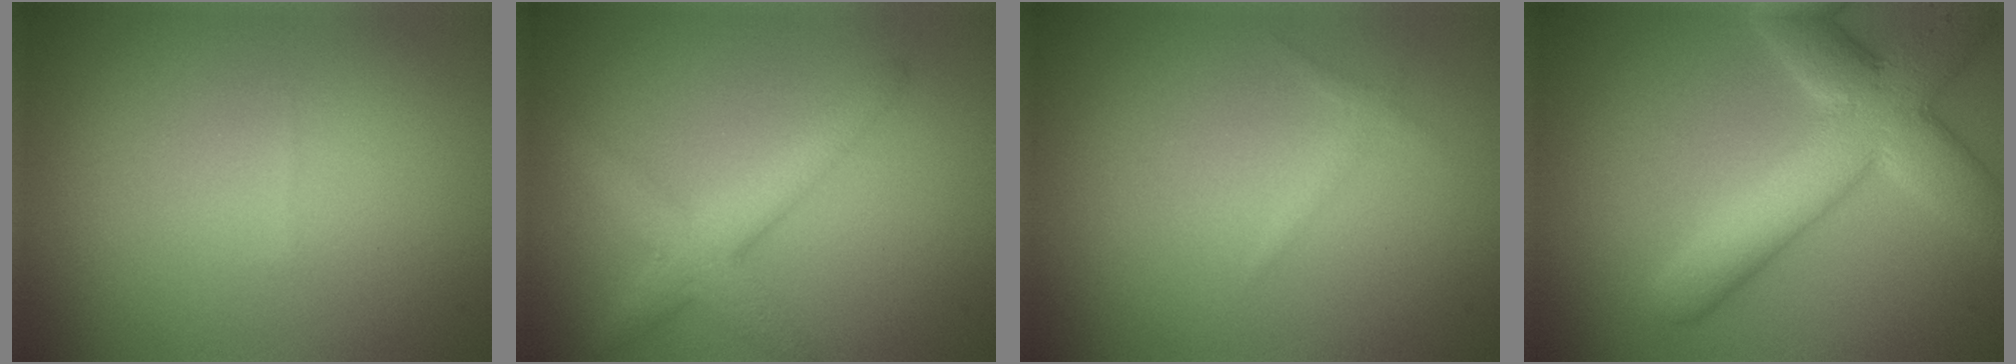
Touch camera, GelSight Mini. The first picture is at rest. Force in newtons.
{"total": 3.8, "press": 3.7, "slide": 0.1}
{"total": 0.6, "press": 0.6, "slide": 0.1}
{"total": 8.2, "press": 8.1, "slide": 0.8}